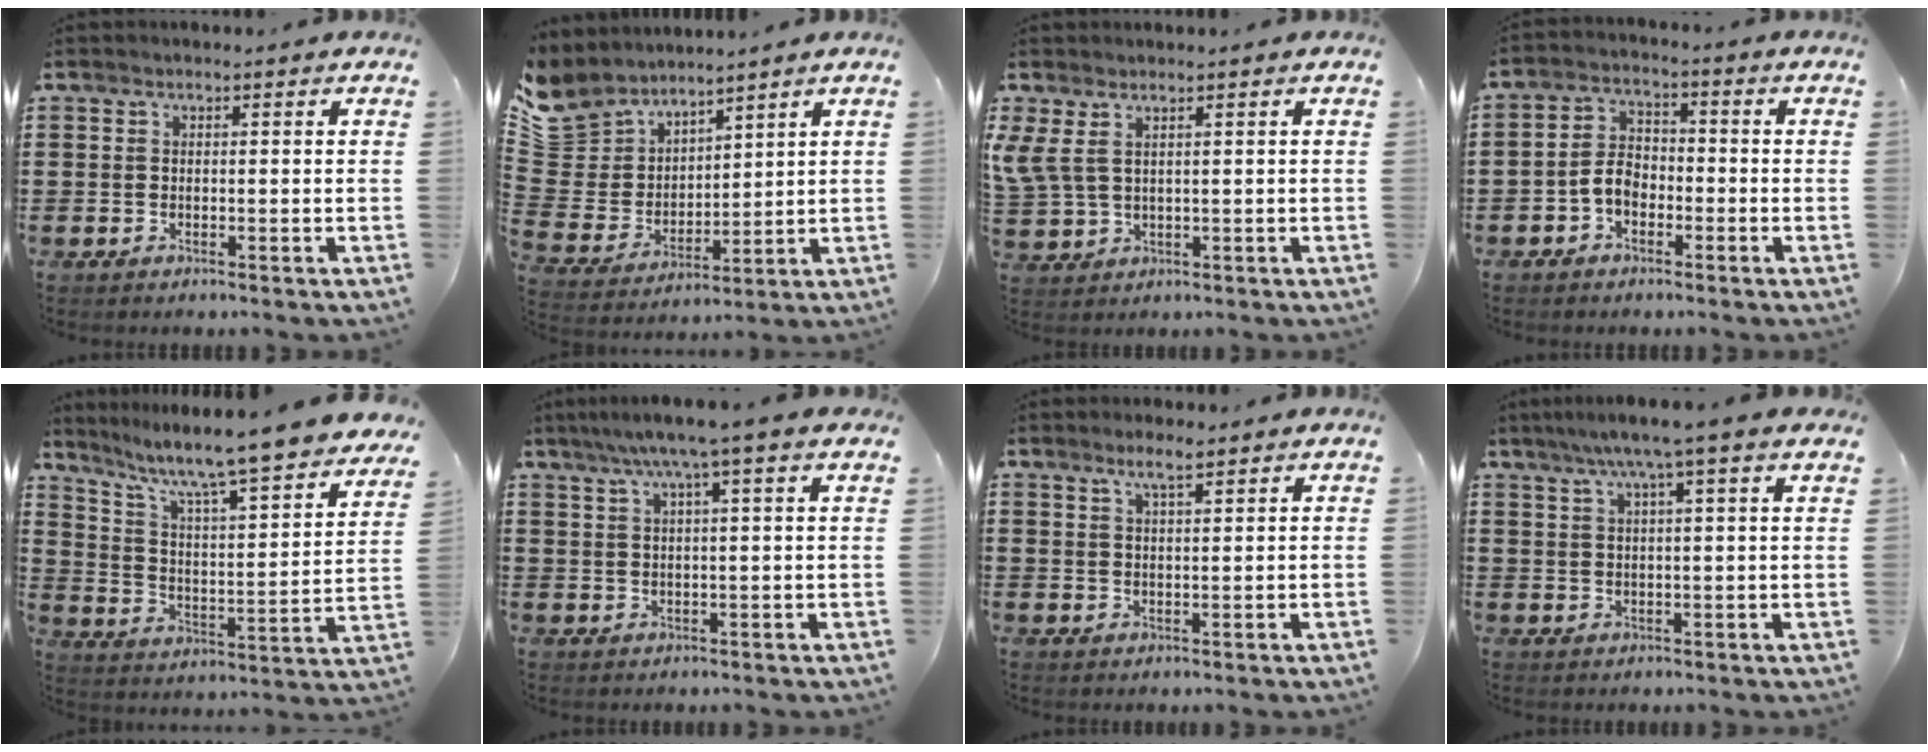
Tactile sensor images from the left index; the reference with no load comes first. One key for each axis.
{"total": 8.0, "fx": 6.7, "fy": 4.2, "fz": -0.5, "tx": -0.045, "ty": -0.052, "tz": 0.131}
{"total": 3.0, "fx": 1.5, "fy": 1.1, "fz": 2.3, "tx": -0.068, "ty": -0.003, "tz": 0.023}
{"total": 4.3, "fx": -2.0, "fy": 2.7, "fz": 2.6, "tx": -0.064, "ty": 0.008, "tz": -0.044}
{"total": 8.1, "fx": 6.9, "fy": -0.3, "fz": 4.2, "tx": -0.111, "ty": -0.062, "tz": 0.107}
{"total": 5.1, "fx": 3.2, "fy": -0.4, "fz": 4.0, "tx": -0.087, "ty": -0.001, "tz": 0.053}
{"total": 2.7, "fx": 2.1, "fy": 0.3, "fz": 1.8, "tx": -0.039, "ty": 0.004, "tz": 0.036}
{"total": 5.0, "fx": 3.4, "fy": -0.5, "fz": 3.7, "tx": -0.081, "ty": -0.003, "tz": 0.057}